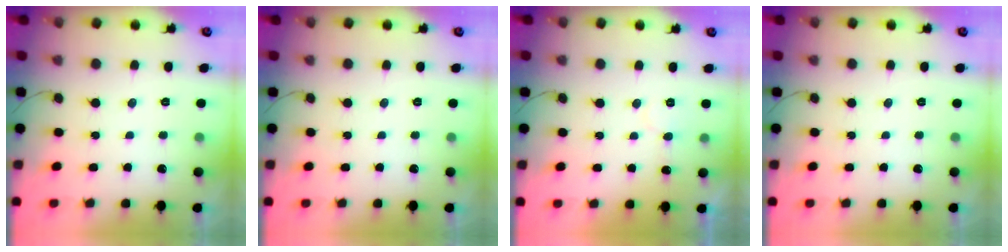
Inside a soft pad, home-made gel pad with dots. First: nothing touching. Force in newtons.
{"total": 0.0}
{"total": 5.5, "press": 5.5, "slide": 0.2}
{"total": 0.0}